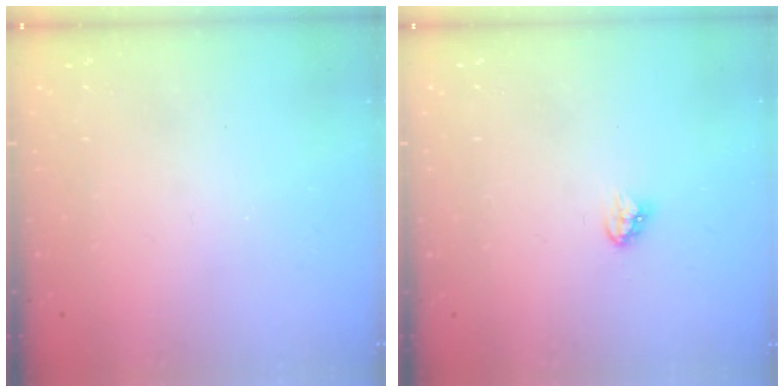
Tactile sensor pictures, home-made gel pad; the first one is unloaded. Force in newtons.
{"total": 3.5, "press": 3.5, "slide": 0.2}